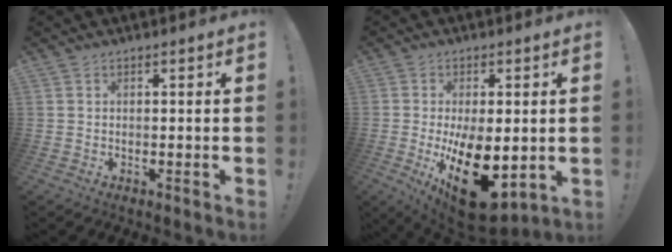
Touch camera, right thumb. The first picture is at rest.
{"total": 19.8, "force": [-4.2, 10.2, 16.5], "torque": [-0.251, 0.003, -0.043]}